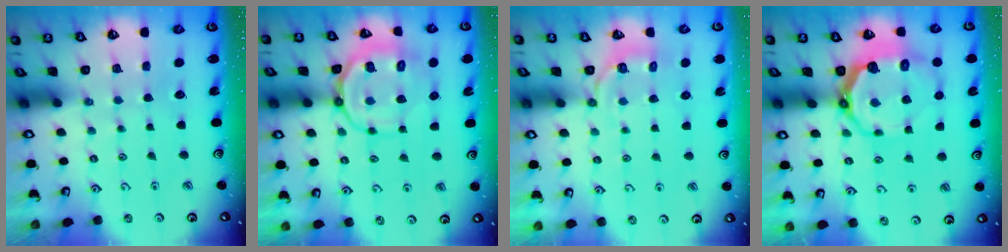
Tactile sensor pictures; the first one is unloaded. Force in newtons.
{"total": 12.1, "press": 12.0, "slide": 2.0}
{"total": 4.2, "press": 3.9, "slide": 1.6}
{"total": 10.0, "press": 8.7, "slide": 5.0}